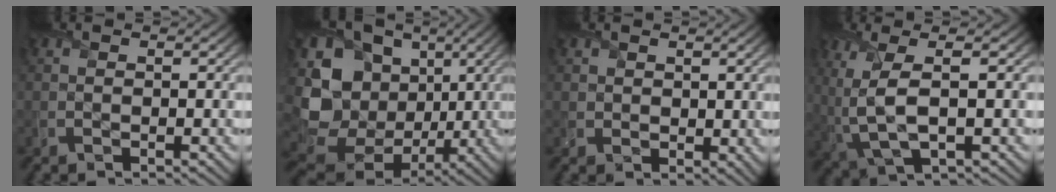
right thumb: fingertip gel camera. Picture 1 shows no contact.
{"total": 16.6, "force": [-0.3, 13.8, 9.2], "torque": [-0.233, -0.020, 0.005]}
{"total": 2.4, "force": [1.2, 1.9, 0.8], "torque": [-0.025, -0.008, 0.021]}
{"total": 7.2, "force": [0.4, 2.5, 6.8], "torque": [-0.164, 0.000, 0.012]}